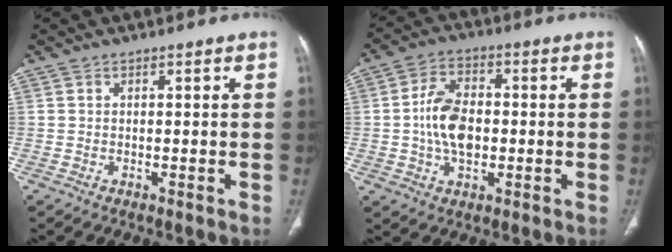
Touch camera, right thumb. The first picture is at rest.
{"total": 9.9, "force": [-0.6, 6.1, 7.7], "torque": [-0.130, 0.012, -0.014]}